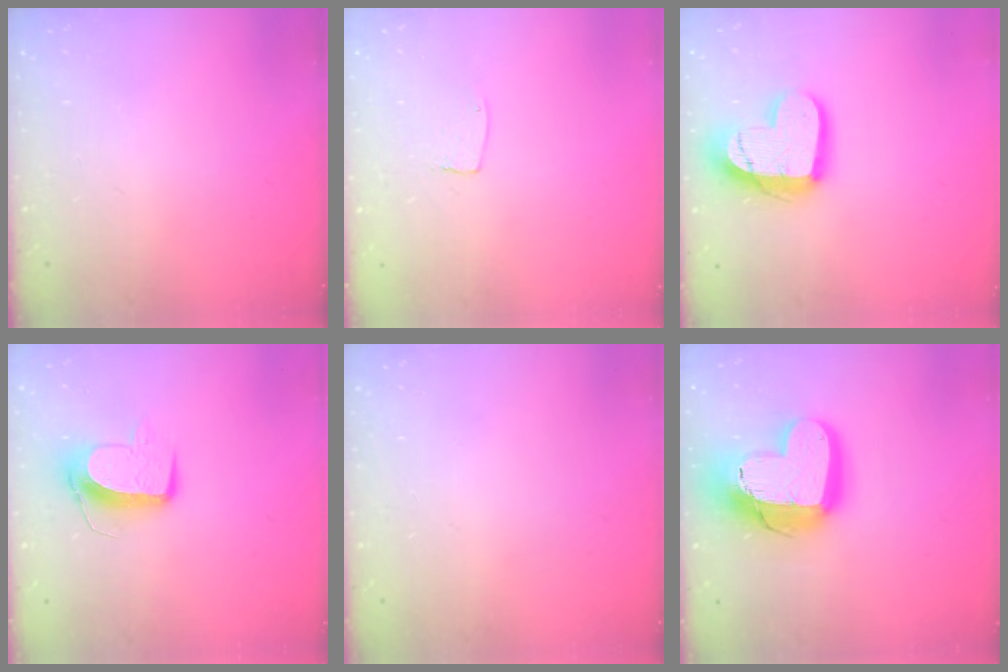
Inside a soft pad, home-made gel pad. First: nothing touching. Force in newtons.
{"total": 2.6, "press": 2.6, "slide": 0.1}
{"total": 16.1, "press": 16.1, "slide": 1.0}
{"total": 9.8, "press": 9.7, "slide": 0.8}
{"total": 0.0}
{"total": 19.5, "press": 19.5, "slide": 1.6}